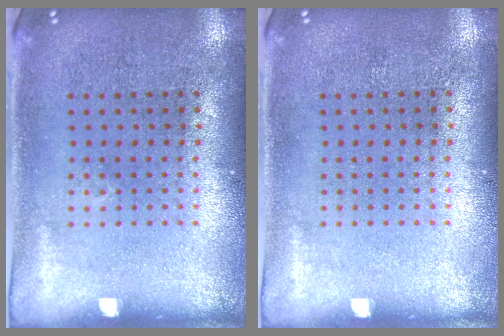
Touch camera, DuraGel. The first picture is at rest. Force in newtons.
{"total": 0.0}